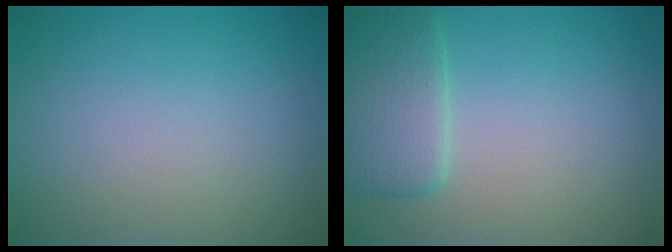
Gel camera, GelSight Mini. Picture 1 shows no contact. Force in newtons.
{"total": 3.5, "press": 3.5, "slide": 0.3}